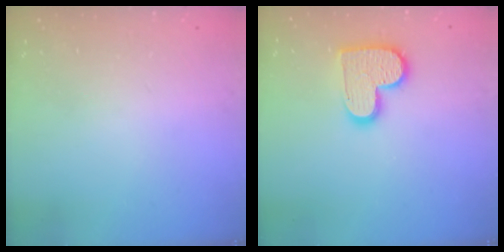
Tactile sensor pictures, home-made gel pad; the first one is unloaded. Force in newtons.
{"total": 13.0, "press": 13.0, "slide": 1.0}